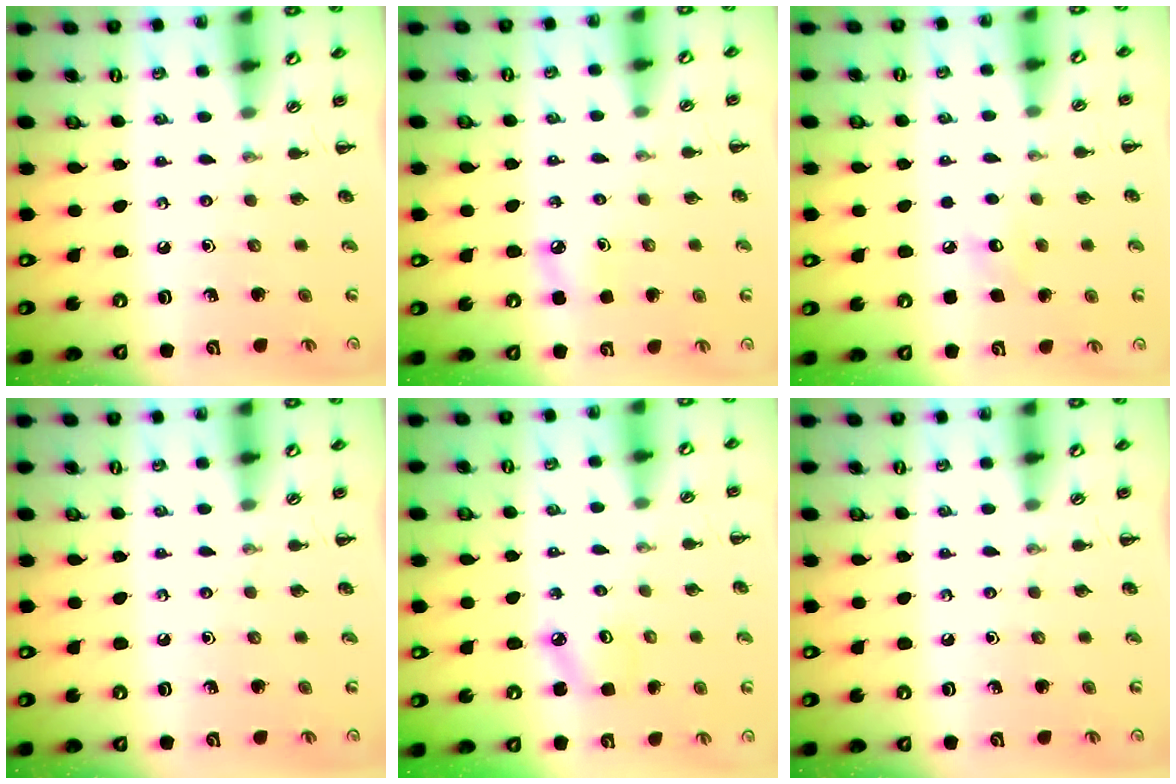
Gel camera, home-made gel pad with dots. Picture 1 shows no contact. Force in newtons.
{"total": 4.7, "press": 4.5, "slide": 1.4}
{"total": 4.4, "press": 4.3, "slide": 1.0}
{"total": 0.0}
{"total": 3.0, "press": 2.9, "slide": 0.6}
{"total": 0.0}